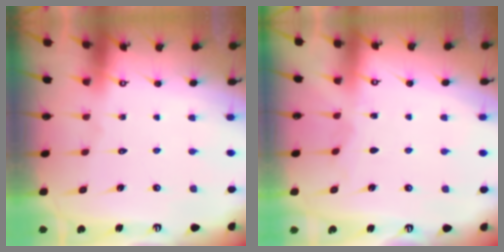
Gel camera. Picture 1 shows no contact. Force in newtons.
{"total": 2.7, "press": 2.7, "slide": 0.3}